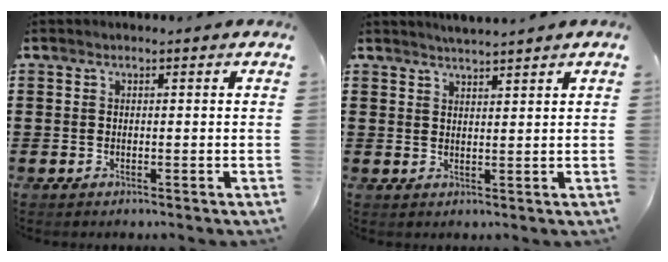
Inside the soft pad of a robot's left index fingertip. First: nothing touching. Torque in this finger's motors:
{"motor_torque": [2.14, 0.00, 0.01, -0.18]}